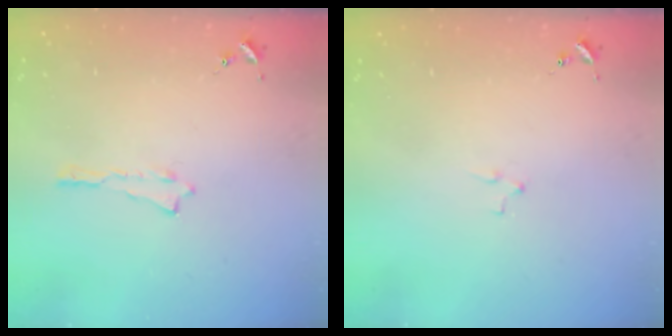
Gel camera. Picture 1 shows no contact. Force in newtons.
{"total": 2.1, "press": 2.1, "slide": 0.2}